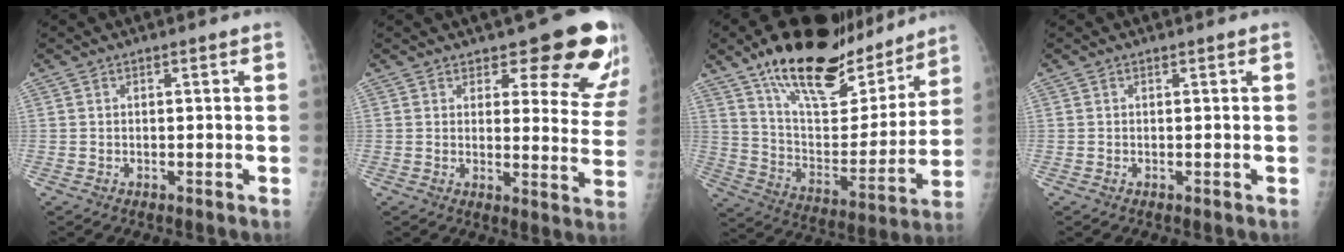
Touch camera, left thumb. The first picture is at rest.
{"total": 14.5, "force": [10.6, 5.5, 8.3], "torque": [-0.044, -0.071, 0.109]}
{"total": 26.4, "force": [18.5, 10.8, 15.5], "torque": [-0.203, -0.065, 0.301]}
{"total": 0.0}